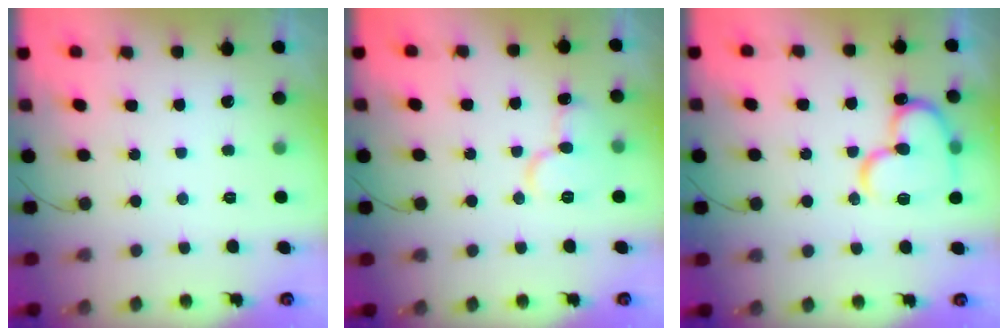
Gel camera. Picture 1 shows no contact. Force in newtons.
{"total": 10.2, "press": 10.1, "slide": 1.4}
{"total": 16.7, "press": 16.6, "slide": 2.3}